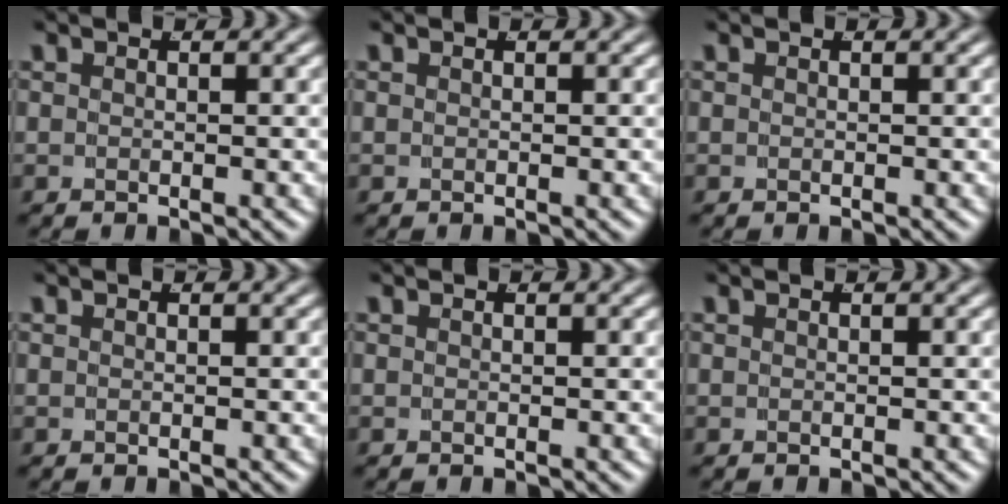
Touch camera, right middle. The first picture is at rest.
{"total": 0.0}
{"total": 0.0}
{"total": 0.0}
{"total": 0.0}
{"total": 0.0}